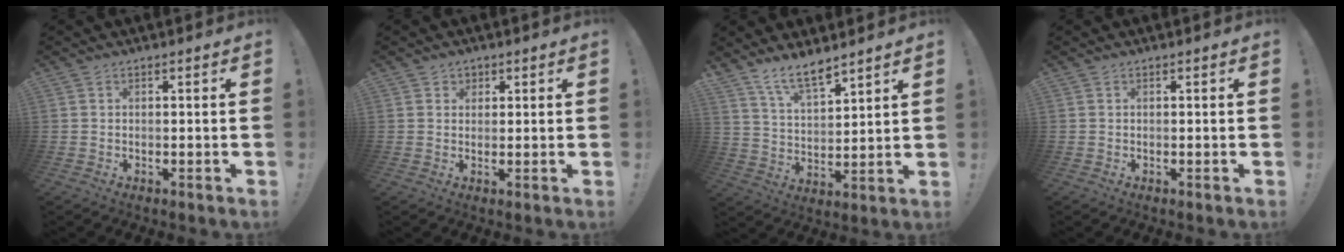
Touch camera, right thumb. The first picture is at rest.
{"total": 2.1, "force": [1.3, 1.7, 0.1], "torque": [0.009, -0.005, 0.021]}
{"total": 9.3, "force": [7.7, 2.9, 4.4], "torque": [-0.085, -0.053, 0.145]}
{"total": 0.0}